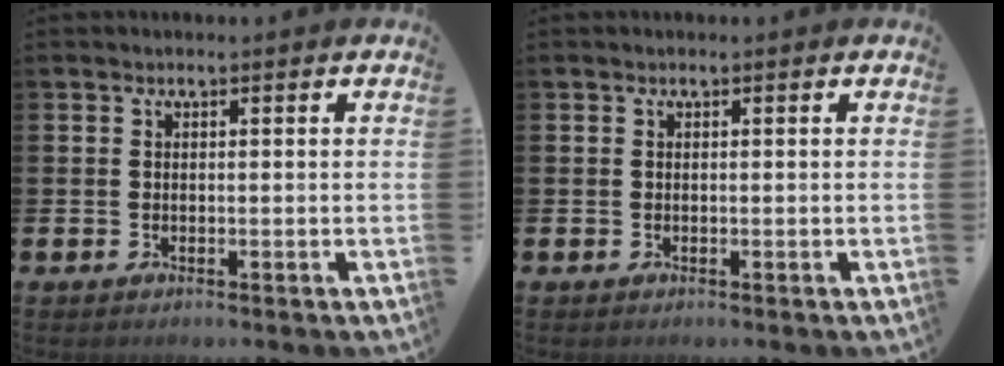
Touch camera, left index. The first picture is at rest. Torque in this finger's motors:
{"motor_torque": [-0.05, -0.01, -0.01, 0.00]}